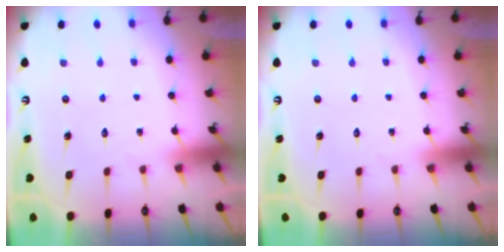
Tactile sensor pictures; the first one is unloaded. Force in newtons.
{"total": 0.0}